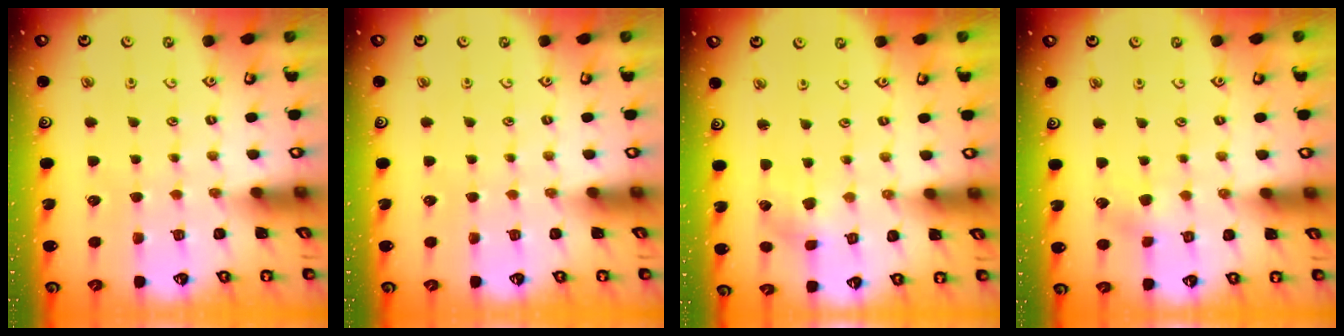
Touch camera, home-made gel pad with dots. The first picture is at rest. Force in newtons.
{"total": 0.0}
{"total": 2.6, "press": 2.6, "slide": 0.5}
{"total": 3.2, "press": 3.2, "slide": 0.3}